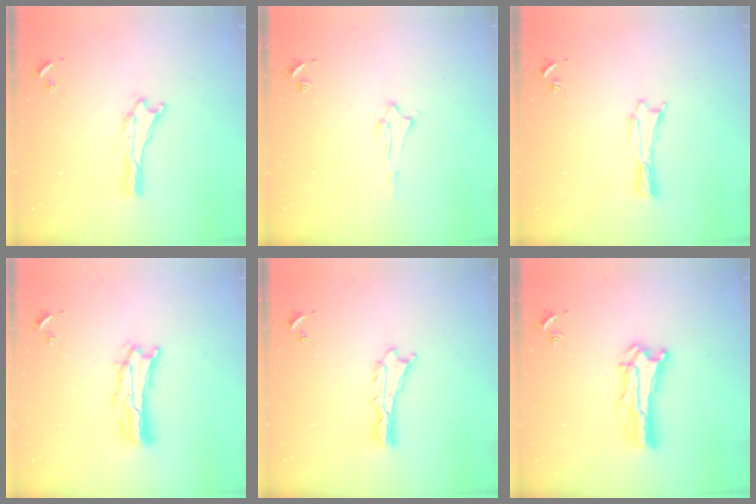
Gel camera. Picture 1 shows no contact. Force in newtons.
{"total": 1.4, "press": 1.4, "slide": 0.2}
{"total": 0.7, "press": 0.7, "slide": 0.1}
{"total": 5.1, "press": 5.1, "slide": 0.5}
{"total": 1.1, "press": 1.1, "slide": 0.2}
{"total": 6.6, "press": 6.6, "slide": 0.6}